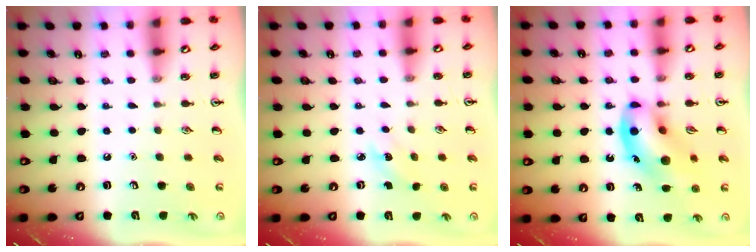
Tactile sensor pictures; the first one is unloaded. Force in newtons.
{"total": 2.1, "press": 2.0, "slide": 0.8}
{"total": 14.6, "press": 14.3, "slide": 2.6}